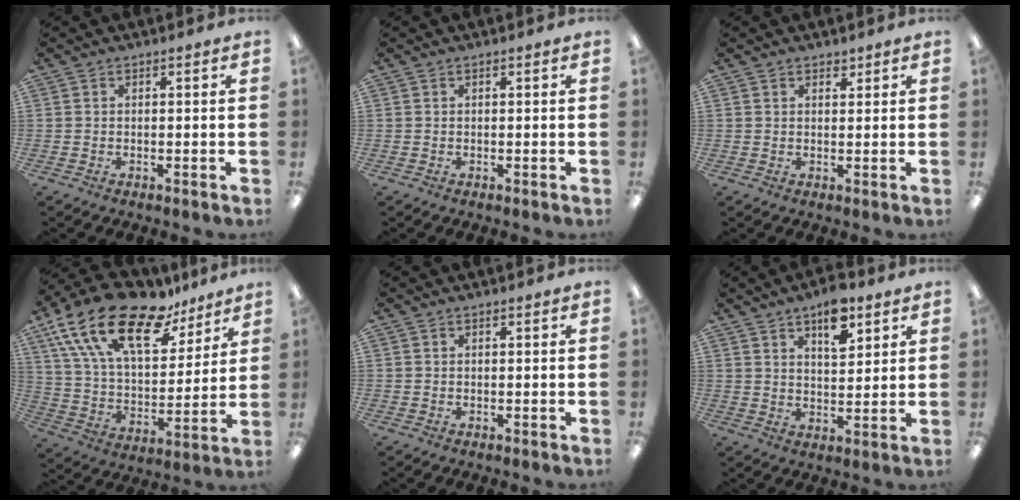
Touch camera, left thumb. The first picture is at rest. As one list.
[{"total": 0.0}, {"total": 1.8, "force": [1.5, 0.8, 0.4], "torque": [-0.002, -0.003, 0.026]}, {"total": 22.9, "force": [14.8, 10.5, 14.0], "torque": [-0.266, -0.082, 0.259]}, {"total": 0.0}, {"total": 9.1, "force": [5.8, 4.1, 5.6], "torque": [-0.075, -0.029, 0.097]}]